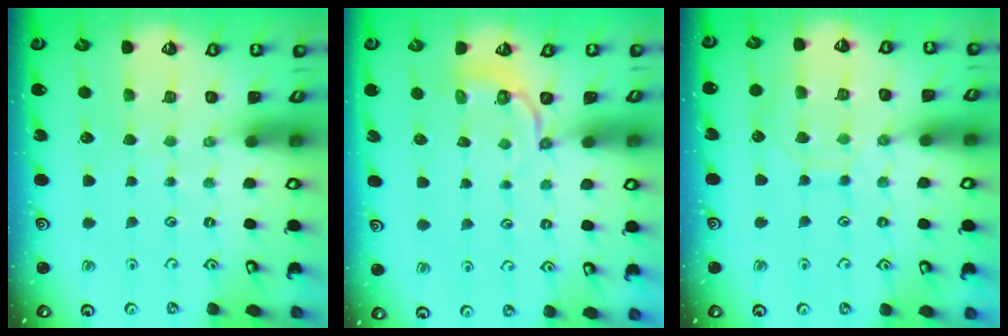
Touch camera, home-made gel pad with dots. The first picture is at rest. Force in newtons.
{"total": 3.5, "press": 2.4, "slide": 2.6}
{"total": 8.6, "press": 8.6, "slide": 0.6}